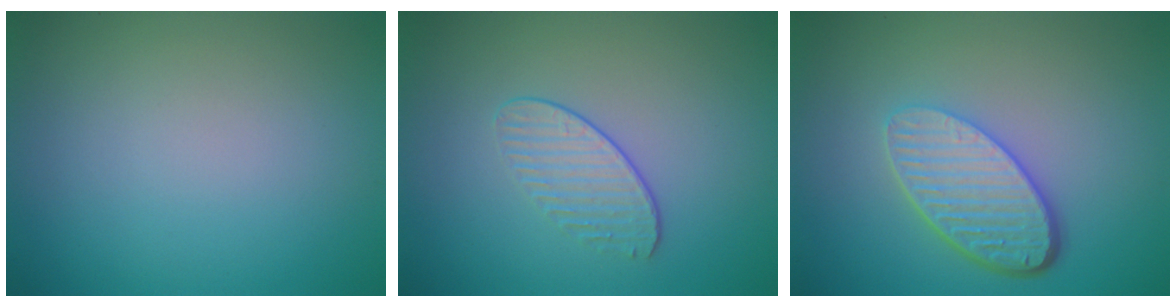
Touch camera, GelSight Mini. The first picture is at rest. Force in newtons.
{"total": 1.8, "press": 1.3, "slide": 1.1}
{"total": 5.3, "press": 3.9, "slide": 3.7}